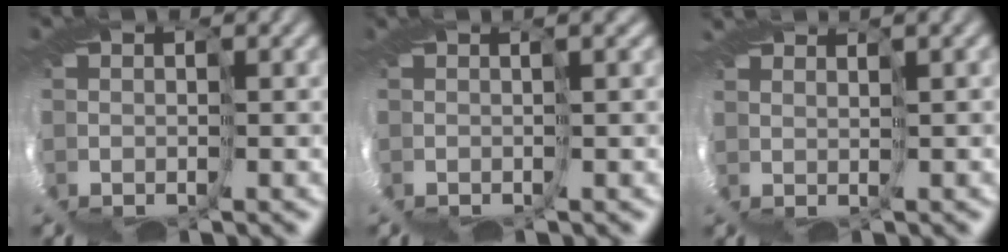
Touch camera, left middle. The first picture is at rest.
{"total": 3.3, "force": [-0.6, -2.5, -2.0], "torque": [0.033, -0.008, 0.003]}
{"total": 2.9, "force": [2.0, -1.4, -1.5], "torque": [0.035, -0.006, 0.039]}